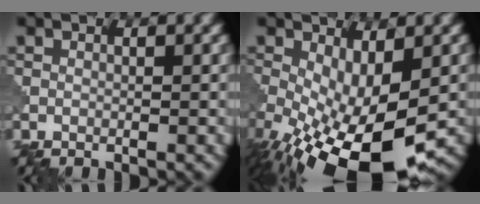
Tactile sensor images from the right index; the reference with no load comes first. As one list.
[{"total": 12.8, "force": [-4.6, 5.5, 10.6], "torque": [-0.204, -0.049, -0.062]}]